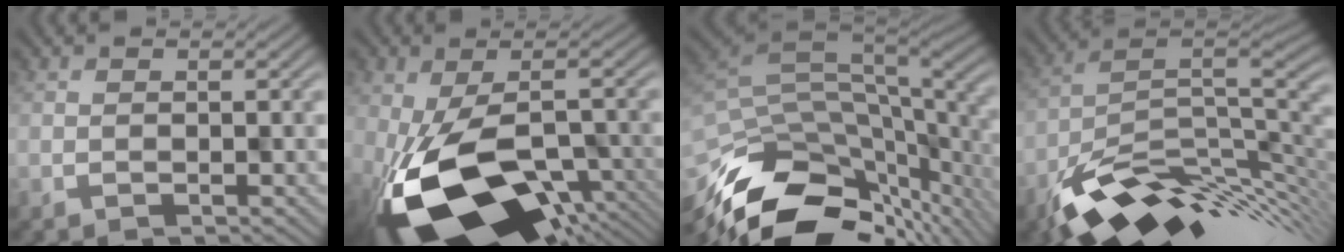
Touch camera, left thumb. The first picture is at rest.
{"total": 18.9, "force": [-7.7, 9.9, 14.2], "torque": [-0.263, -0.054, -0.093]}
{"total": 15.2, "force": [-6.7, 6.8, 11.8], "torque": [-0.254, -0.029, -0.102]}
{"total": 12.9, "force": [-6.7, 5.4, 9.5], "torque": [-0.166, -0.018, -0.111]}